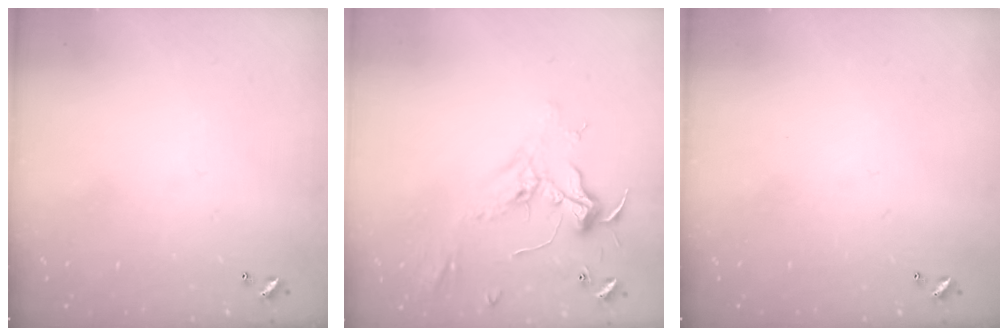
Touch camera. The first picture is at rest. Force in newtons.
{"total": 2.3, "press": 2.2, "slide": 0.9}
{"total": 0.0}